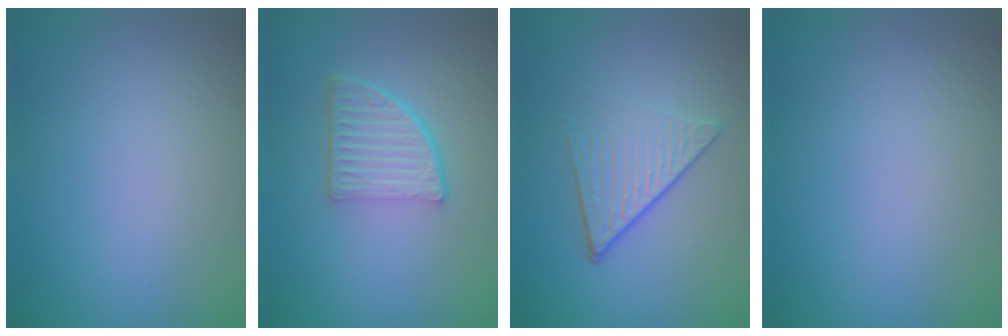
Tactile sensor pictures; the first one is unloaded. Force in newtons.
{"total": 4.8, "press": 3.3, "slide": 3.4}
{"total": 4.2, "press": 2.7, "slide": 3.2}
{"total": 0.0}